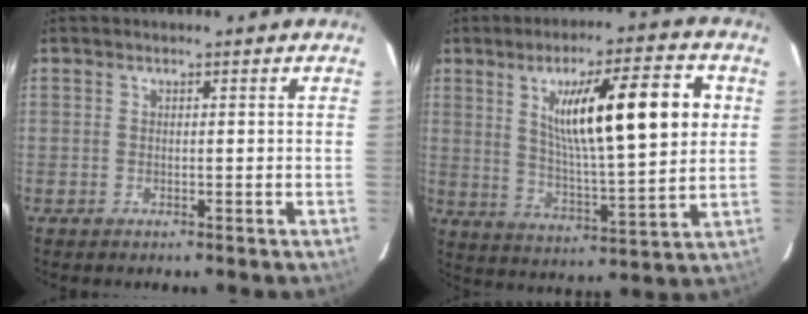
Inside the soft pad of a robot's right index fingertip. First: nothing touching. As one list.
[{"total": 17.6, "force": [5.0, 2.3, 16.8], "torque": [-0.270, 0.008, 0.081]}]